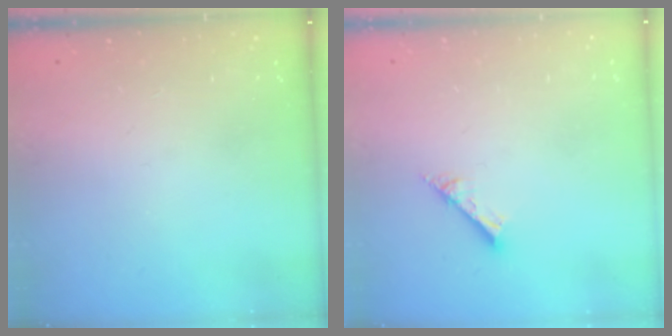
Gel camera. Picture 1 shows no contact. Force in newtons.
{"total": 7.9, "press": 7.8, "slide": 0.8}